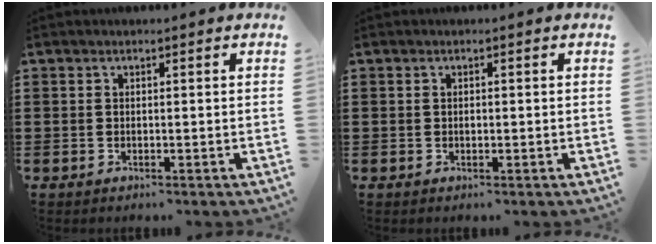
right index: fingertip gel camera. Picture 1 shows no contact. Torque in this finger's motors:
{"motor_torque": [1.08, 1.06, 0.14, 0.03]}